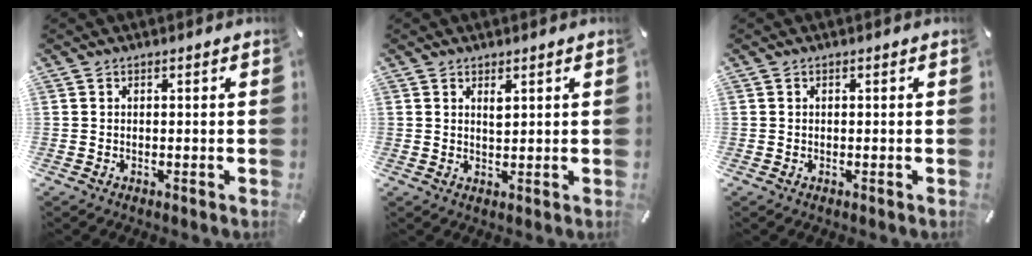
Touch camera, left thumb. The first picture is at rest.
{"total": 1.7, "force": [1.1, 0.7, 1.1], "torque": [-0.017, -0.003, 0.018]}
{"total": 0.0}